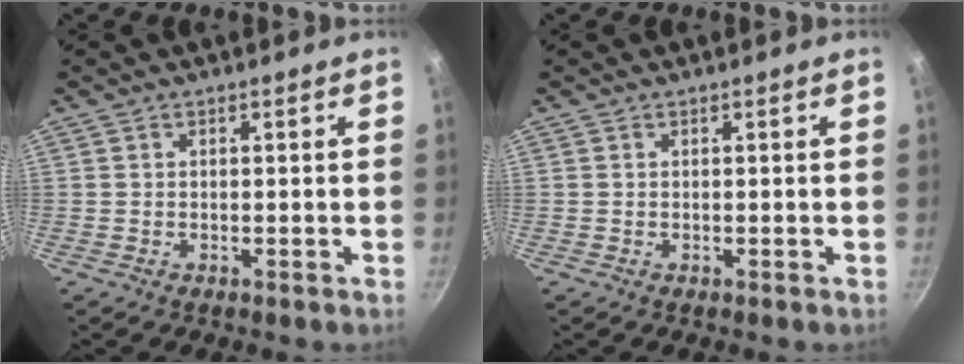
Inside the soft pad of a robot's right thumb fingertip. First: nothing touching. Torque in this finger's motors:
{"motor_torque": [0.40, 0.21, 0.37, -0.17, 0.03]}